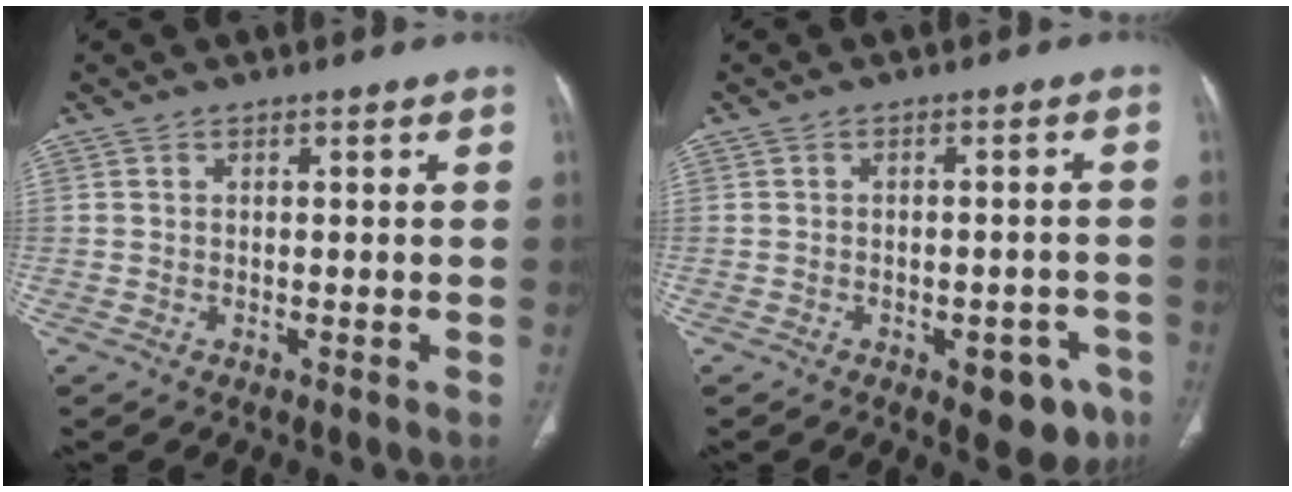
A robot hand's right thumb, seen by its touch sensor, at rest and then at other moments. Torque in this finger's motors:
{"motor_torque": [1.63, 0.38, -0.16, 0.06, 0.09]}